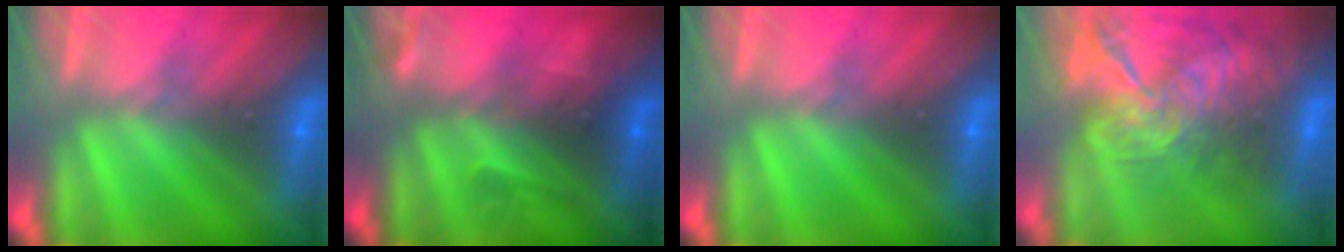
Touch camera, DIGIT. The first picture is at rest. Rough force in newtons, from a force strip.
{"total": 2.4}
{"total": 0.0}
{"total": 9.5}